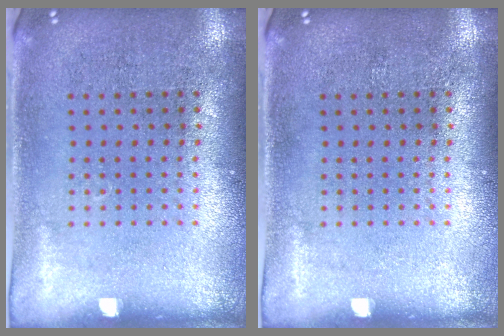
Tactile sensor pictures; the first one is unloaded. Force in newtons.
{"total": 0.0}